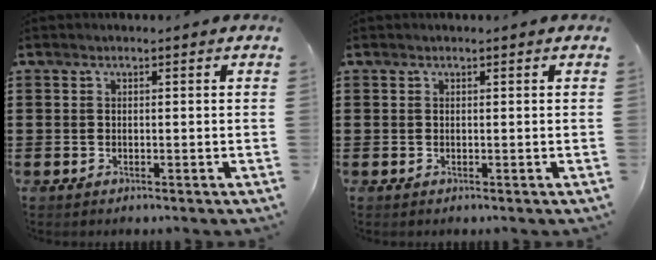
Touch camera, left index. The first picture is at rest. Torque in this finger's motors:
{"motor_torque": [-0.03, 0.00, 0.00, 0.00]}